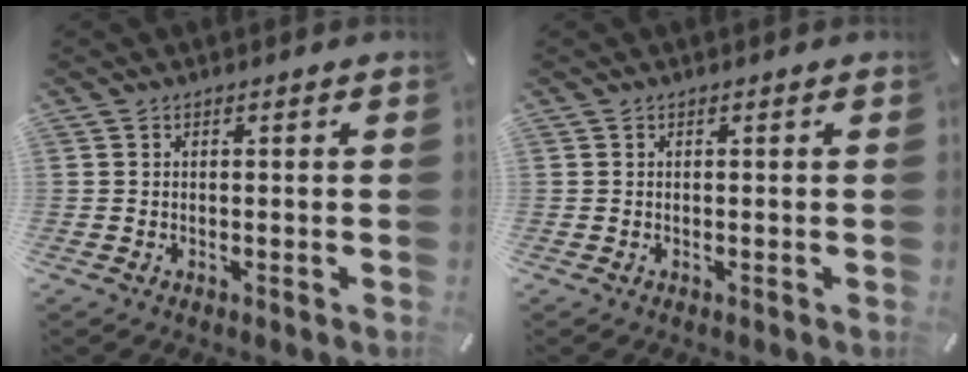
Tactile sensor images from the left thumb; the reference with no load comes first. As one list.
[{"total": 0.0}]